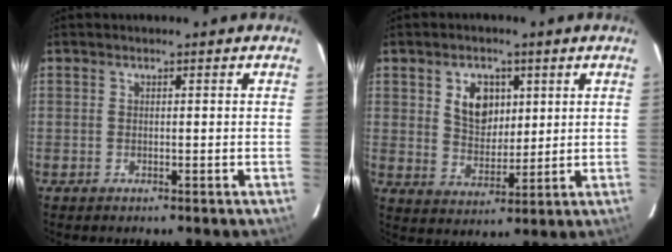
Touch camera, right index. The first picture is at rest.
{"total": 7.8, "force": [2.8, 5.5, 4.7], "torque": [-0.078, 0.008, 0.057]}